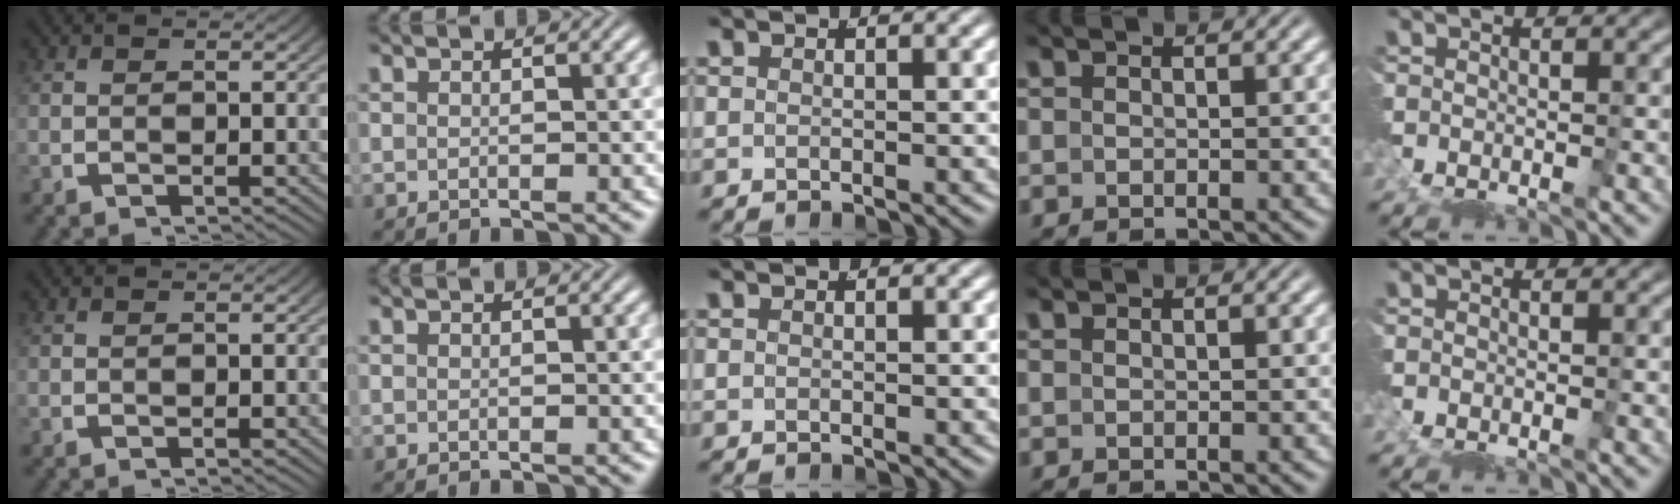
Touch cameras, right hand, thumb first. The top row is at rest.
{}